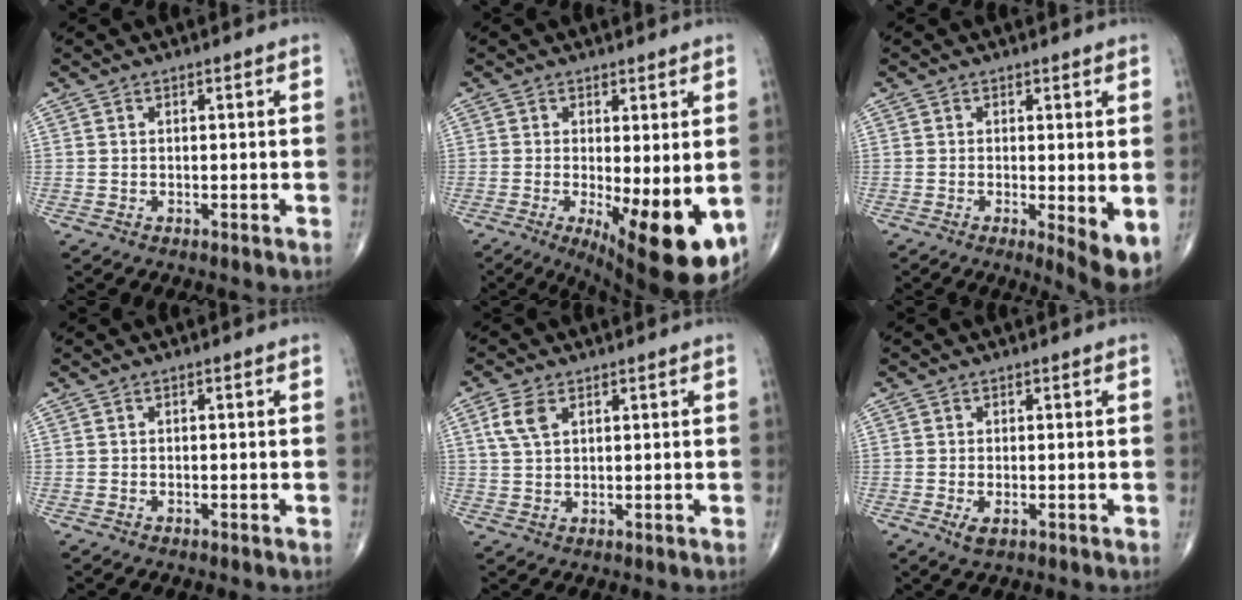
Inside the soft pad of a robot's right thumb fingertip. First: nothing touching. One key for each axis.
{"total": 13.9, "fx": -3.6, "fy": 4.5, "fz": 12.6, "tx": -0.155, "ty": -0.025, "tz": -0.037}
{"total": 5.1, "fx": -0.7, "fy": 1.2, "fz": 4.9, "tx": -0.074, "ty": -0.016, "tz": -0.014}
{"total": 0.0}
{"total": 4.4, "fx": 1.9, "fy": 2.5, "fz": 3.2, "tx": -0.069, "ty": 0.003, "tz": 0.040}
{"total": 1.7, "fx": -0.6, "fy": 0.7, "fz": 1.4, "tx": -0.031, "ty": -0.003, "tz": -0.011}